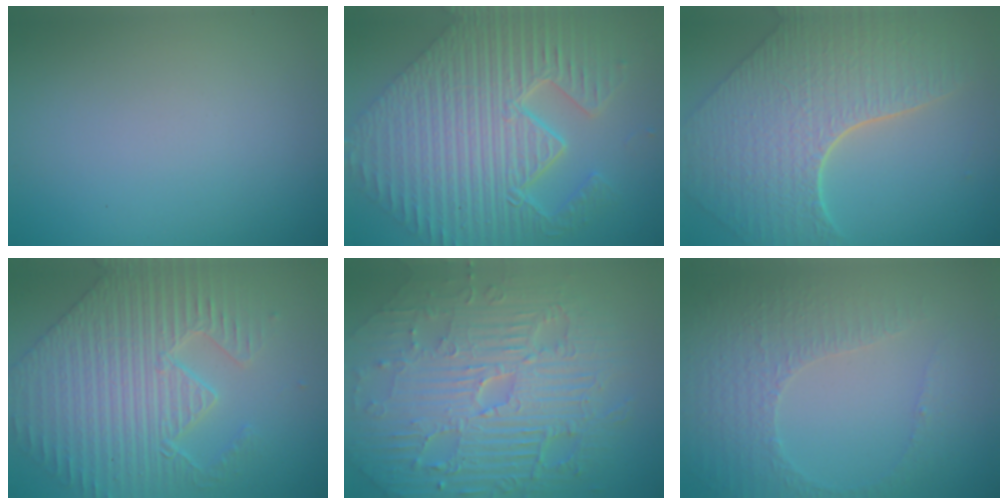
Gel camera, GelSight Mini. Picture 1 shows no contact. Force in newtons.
{"total": 11.1, "press": 8.1, "slide": 7.6}
{"total": 8.6, "press": 6.2, "slide": 5.9}
{"total": 5.6, "press": 5.2, "slide": 2.2}
{"total": 11.2, "press": 7.2, "slide": 8.6}
{"total": 4.6, "press": 3.3, "slide": 3.2}